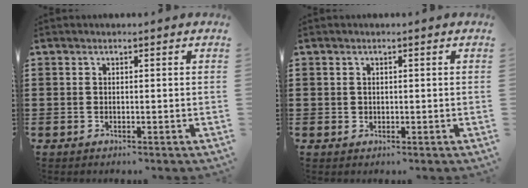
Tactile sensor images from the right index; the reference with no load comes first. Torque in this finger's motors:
{"motor_torque": [0.24, -0.23, 0.06, 0.02]}